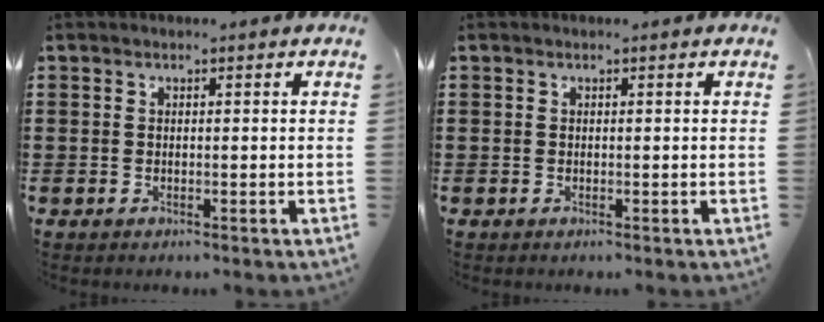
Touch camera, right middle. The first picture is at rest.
{"total": 0.0}